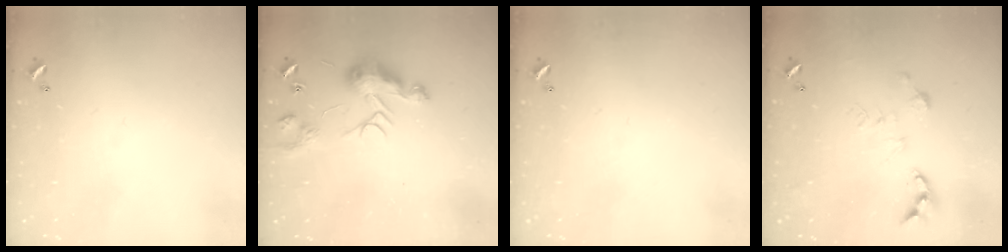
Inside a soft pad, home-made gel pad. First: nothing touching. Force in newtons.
{"total": 8.8, "press": 8.8, "slide": 0.0}
{"total": 0.0}
{"total": 0.0}